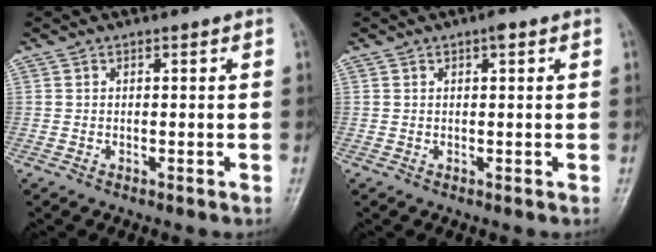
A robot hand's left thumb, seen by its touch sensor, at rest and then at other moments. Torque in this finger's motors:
{"motor_torque": [0.25, 0.14, 0.24, -0.44, 0.00]}